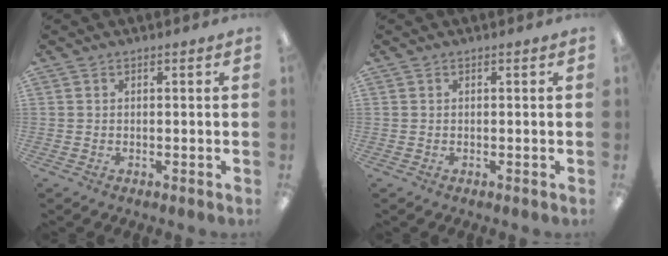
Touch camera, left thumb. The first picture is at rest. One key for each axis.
{"total": 0.0}